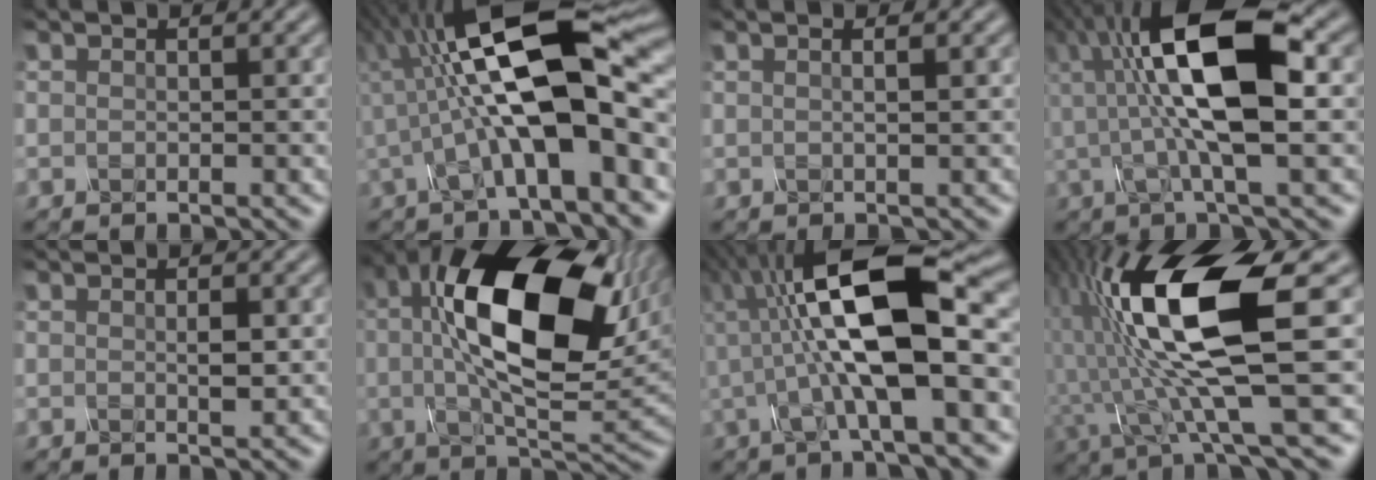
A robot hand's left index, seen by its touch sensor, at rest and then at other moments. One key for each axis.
{"total": 13.8, "fx": 0.8, "fy": 4.2, "fz": 13.2, "tx": -0.214, "ty": 0.027, "tz": 0.005}
{"total": 1.9, "fx": 0.7, "fy": 0.7, "fz": 1.7, "tx": -0.009, "ty": 0.001, "tz": -0.007}
{"total": 11.5, "fx": 1.8, "fy": 3.3, "fz": 10.9, "tx": -0.191, "ty": 0.016, "tz": 0.027}
{"total": 1.2, "fx": 0.1, "fy": 0.3, "fz": 1.2, "tx": -0.022, "ty": -0.002, "tz": 0.001}
{"total": 16.3, "fx": 3.6, "fy": 7.4, "fz": 14.1, "tx": -0.229, "ty": 0.010, "tz": 0.051}
{"total": 12.8, "fx": 1.5, "fy": 3.8, "fz": 12.1, "tx": -0.210, "ty": 0.019, "tz": 0.017}
{"total": 12.1, "fx": 1.0, "fy": 2.8, "fz": 11.7, "tx": -0.229, "ty": -0.001, "tz": 0.022}